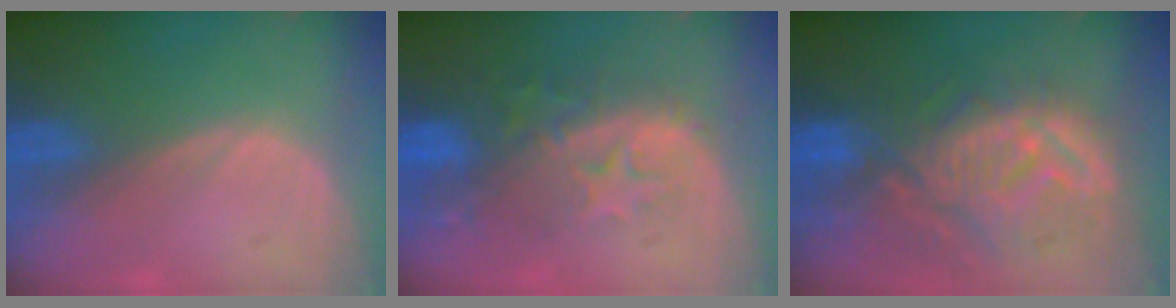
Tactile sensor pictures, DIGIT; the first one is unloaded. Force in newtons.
{"total": 10.1, "press": 8.8, "slide": 4.9}
{"total": 11.9, "press": 10.9, "slide": 4.9}